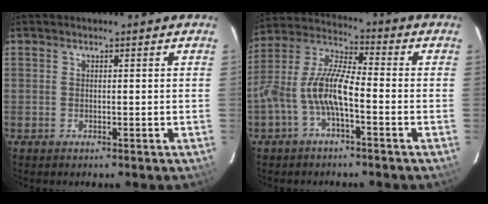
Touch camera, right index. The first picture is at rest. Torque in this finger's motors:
{"motor_torque": [0.52, -0.23, 0.51, 0.21]}